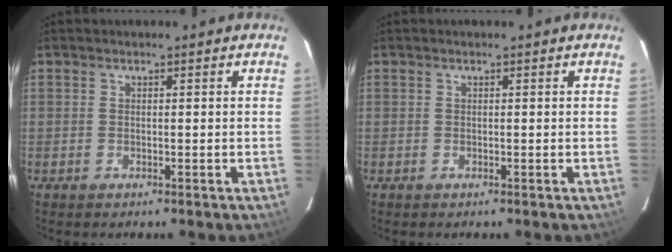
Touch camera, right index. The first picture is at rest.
{"total": 0.0}